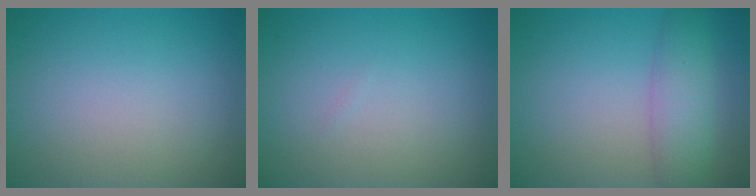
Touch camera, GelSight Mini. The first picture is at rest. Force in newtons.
{"total": 0.0}
{"total": 4.1, "press": 4.1, "slide": 0.1}